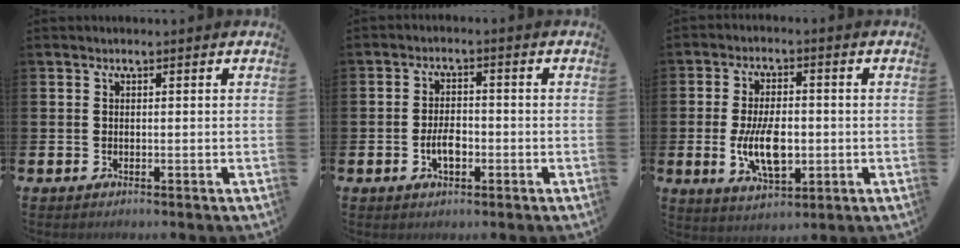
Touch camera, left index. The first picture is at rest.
{"total": 3.4, "force": [-1.0, 1.9, 2.6], "torque": [-0.033, -0.001, -0.024]}
{"total": 7.6, "force": [-1.1, 4.0, 6.4], "torque": [-0.107, -0.010, -0.026]}